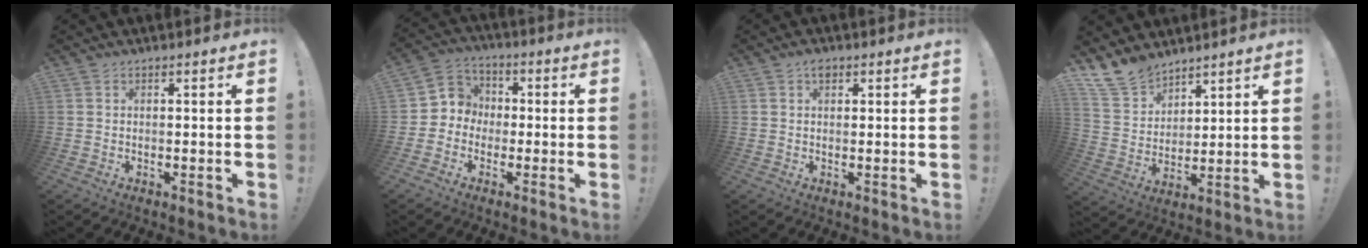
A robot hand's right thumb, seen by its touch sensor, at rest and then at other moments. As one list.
[{"total": 6.8, "force": [-2.1, 6.3, 1.2], "torque": [-0.010, 0.019, -0.033]}, {"total": 2.1, "force": [1.4, 1.1, 1.1], "torque": [-0.011, 0.000, 0.020]}, {"total": 11.3, "force": [9.6, 5.6, 2.3], "torque": [-0.060, -0.069, 0.190]}]